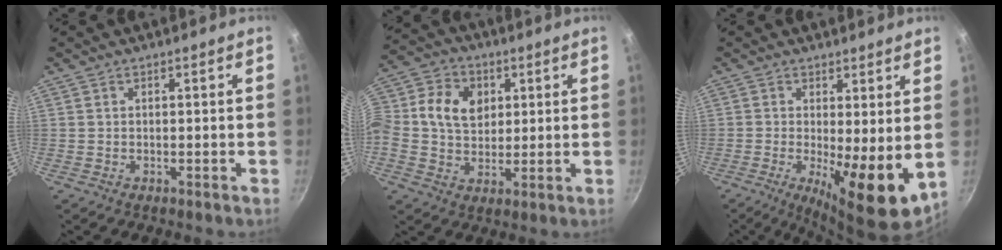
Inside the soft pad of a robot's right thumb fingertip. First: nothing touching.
{"total": 14.4, "force": [2.6, 11.3, 8.6], "torque": [-0.167, 0.020, 0.033]}
{"total": 10.7, "force": [-0.6, 3.2, 10.2], "torque": [-0.148, -0.022, -0.004]}